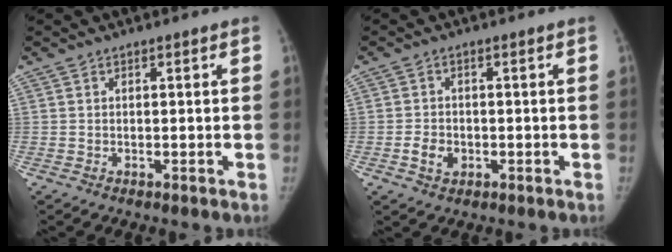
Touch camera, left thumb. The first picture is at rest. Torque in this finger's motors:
{"motor_torque": [-0.06, 0.07, 0.03, 0.06, 0.00]}